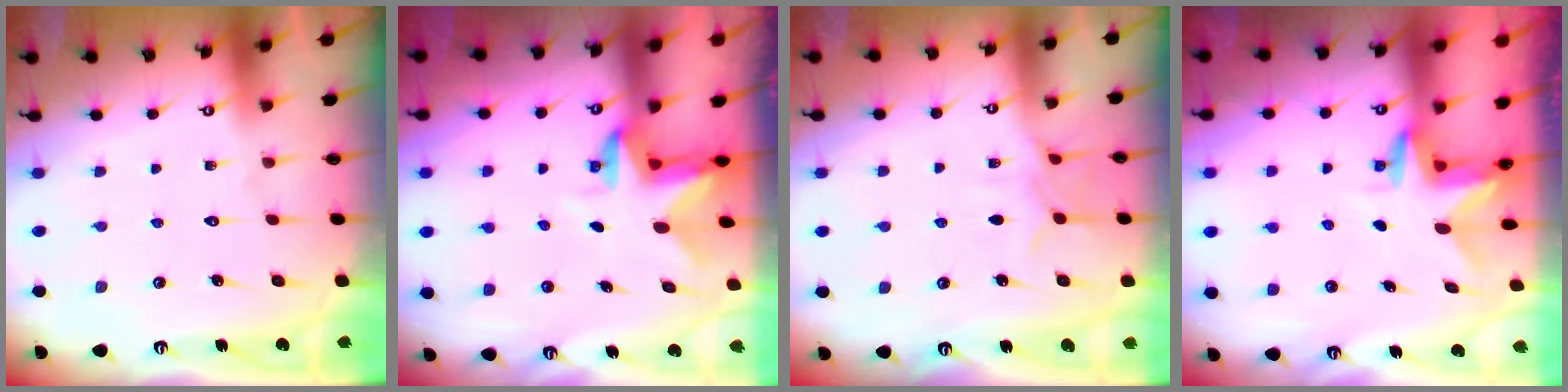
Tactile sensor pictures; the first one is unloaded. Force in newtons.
{"total": 3.1, "press": 3.0, "slide": 0.5}
{"total": 7.9, "press": 7.8, "slide": 0.7}
{"total": 3.1, "press": 3.1, "slide": 0.2}